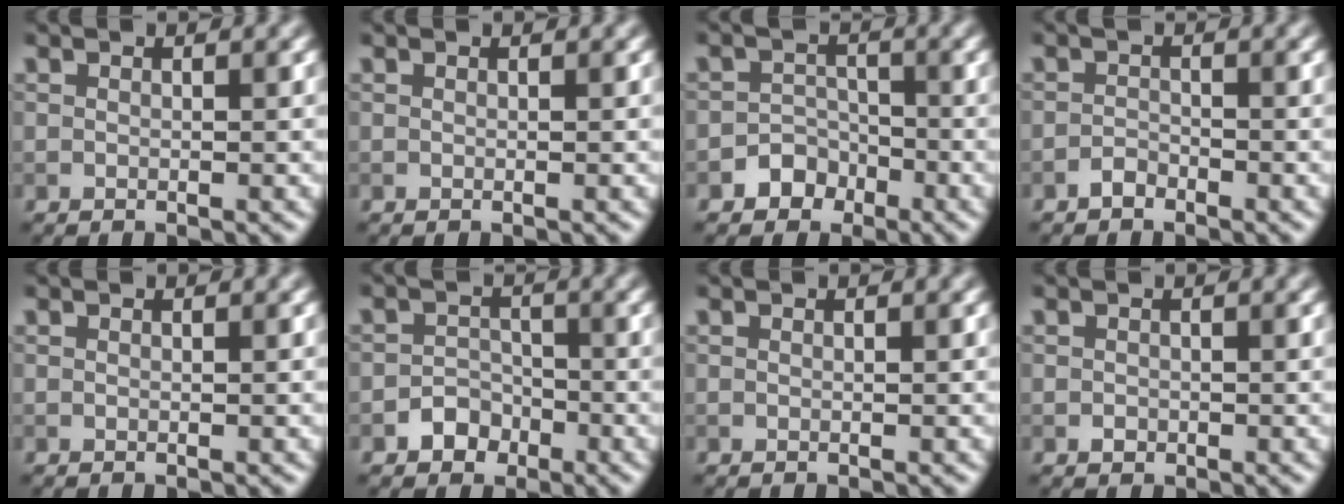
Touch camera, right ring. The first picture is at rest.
{"total": 0.0}
{"total": 2.5, "force": [-1.5, 2.0, 0.4], "torque": [0.019, 0.011, -0.028]}
{"total": 1.1, "force": [-0.9, 0.5, 0.3], "torque": [-0.003, 0.003, -0.019]}
{"total": 0.0}
{"total": 2.2, "force": [-1.2, 1.8, 0.5], "torque": [0.005, 0.005, -0.022]}
{"total": 0.0}
{"total": 0.7, "force": [-0.2, 0.6, 0.2], "torque": [0.002, -0.004, -0.005]}